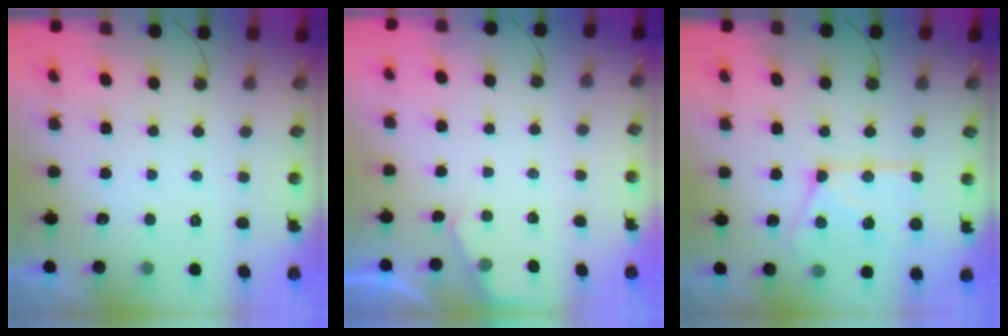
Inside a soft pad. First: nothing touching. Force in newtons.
{"total": 3.0, "press": 2.9, "slide": 0.5}
{"total": 16.3, "press": 16.2, "slide": 1.7}